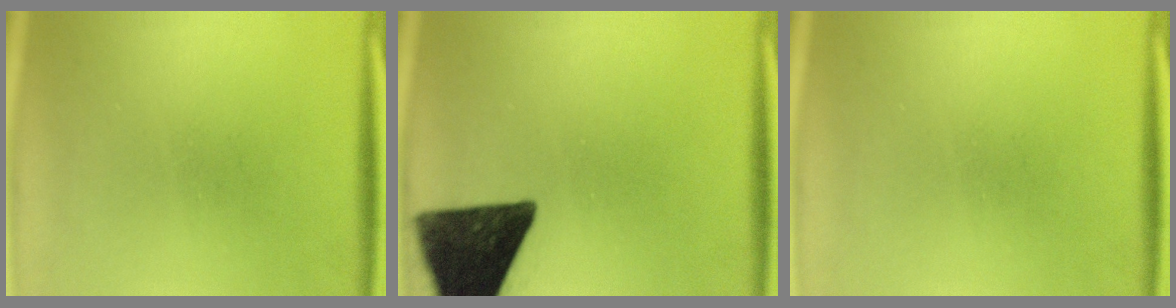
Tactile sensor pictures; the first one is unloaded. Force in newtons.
{"total": 16.1}
{"total": 0.0}